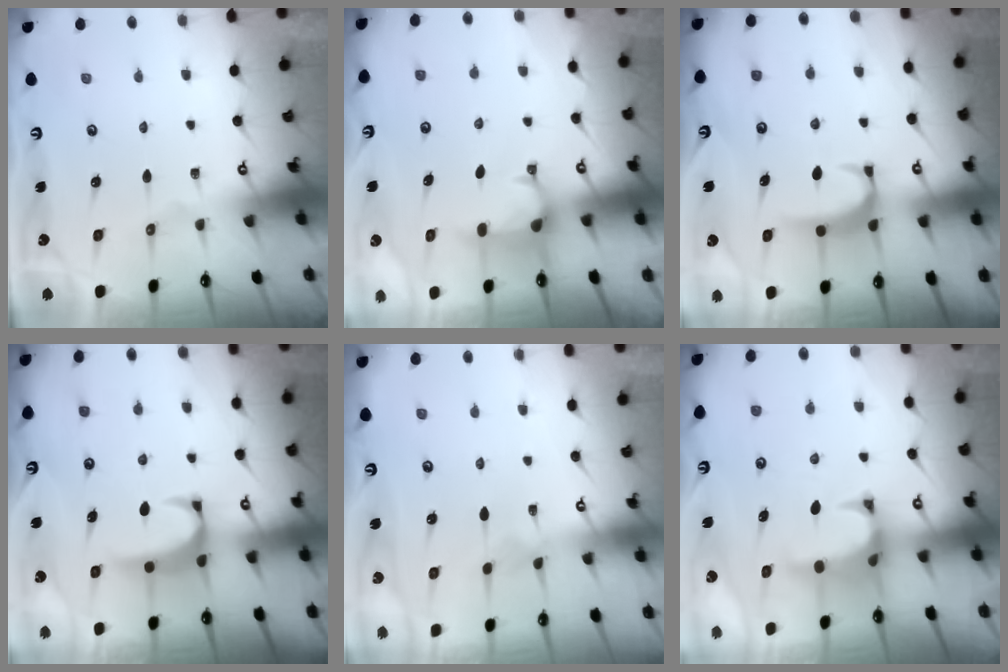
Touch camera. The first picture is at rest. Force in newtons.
{"total": 2.2, "press": 2.2, "slide": 0.5}
{"total": 1.6, "press": 1.5, "slide": 0.5}
{"total": 2.0, "press": 1.9, "slide": 0.7}
{"total": 3.2, "press": 3.2, "slide": 0.3}
{"total": 1.4, "press": 0.9, "slide": 1.0}